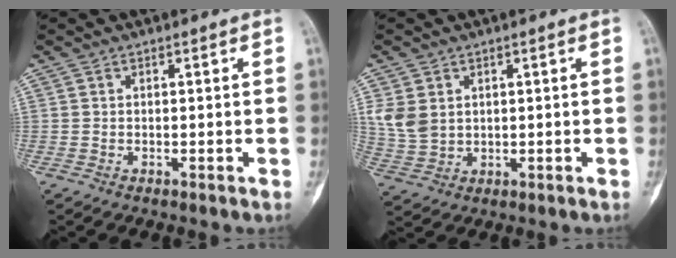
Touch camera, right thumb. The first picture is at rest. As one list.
[{"total": 5.9, "force": [1.7, 4.6, 3.3], "torque": [-0.060, -0.004, 0.046]}]